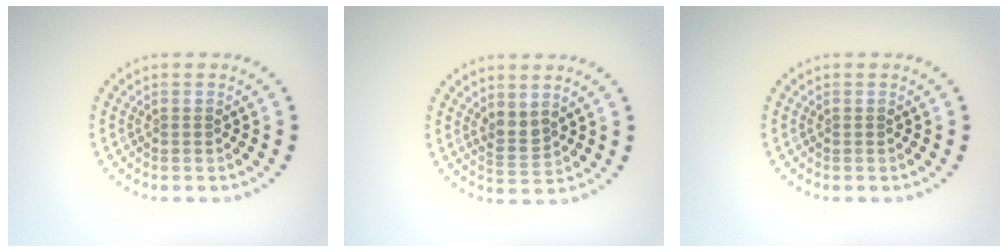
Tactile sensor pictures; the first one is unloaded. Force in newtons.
{"total": 1.8, "press": 1.6, "slide": 1.0}
{"total": 0.0}